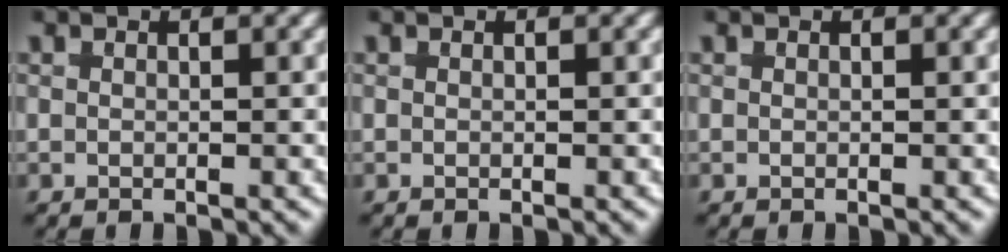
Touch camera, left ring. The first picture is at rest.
{"total": 0.0}
{"total": 0.0}